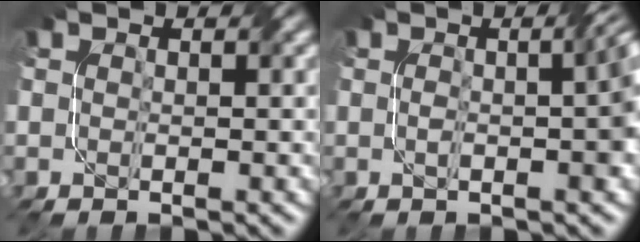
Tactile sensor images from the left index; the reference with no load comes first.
{"total": 4.4, "force": [-0.2, 1.2, 4.2], "torque": [-0.056, 0.009, -0.004]}